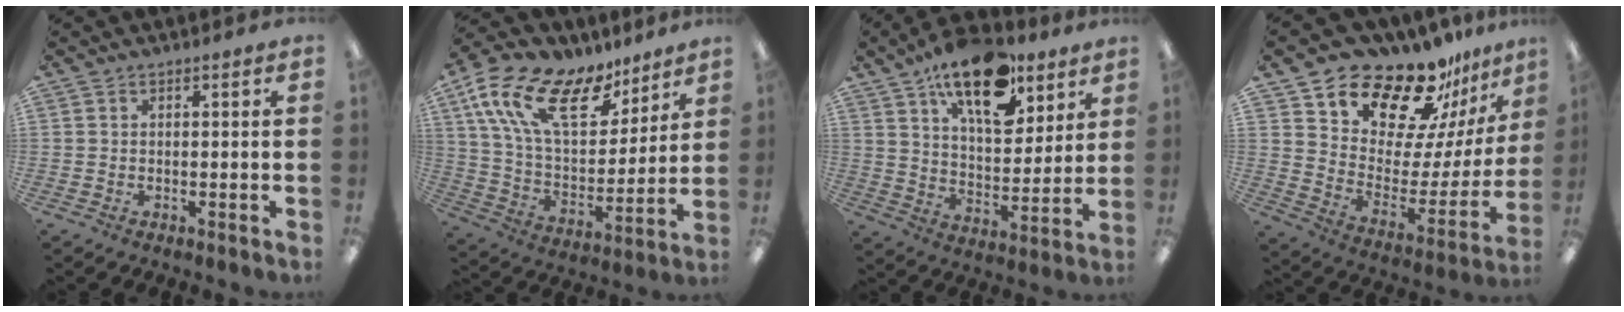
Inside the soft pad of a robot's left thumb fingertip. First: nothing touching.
{"total": 21.6, "force": [11.9, 10.9, 14.4], "torque": [-0.279, -0.050, 0.211]}
{"total": 19.2, "force": [12.8, 8.9, 11.2], "torque": [-0.176, -0.067, 0.219]}
{"total": 19.3, "force": [17.1, 6.7, 5.6], "torque": [-0.096, -0.145, 0.296]}